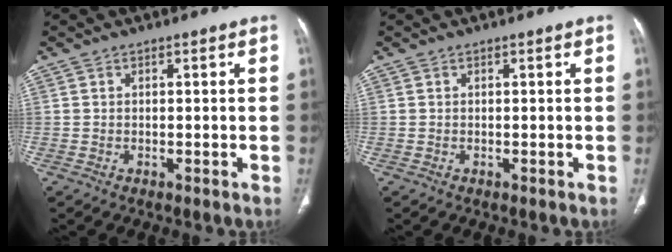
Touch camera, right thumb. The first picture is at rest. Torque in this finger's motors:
{"motor_torque": [-0.57, 0.39, 0.44, -0.36, -0.04]}